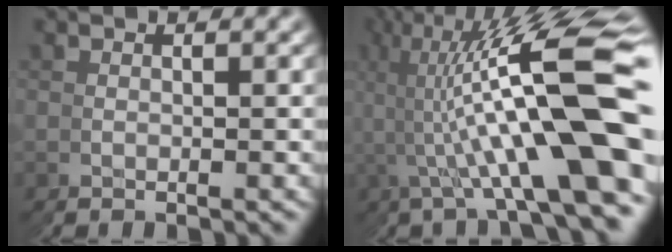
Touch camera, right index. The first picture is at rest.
{"total": 12.6, "force": [1.7, 4.7, 11.6], "torque": [-0.179, 0.015, 0.021]}